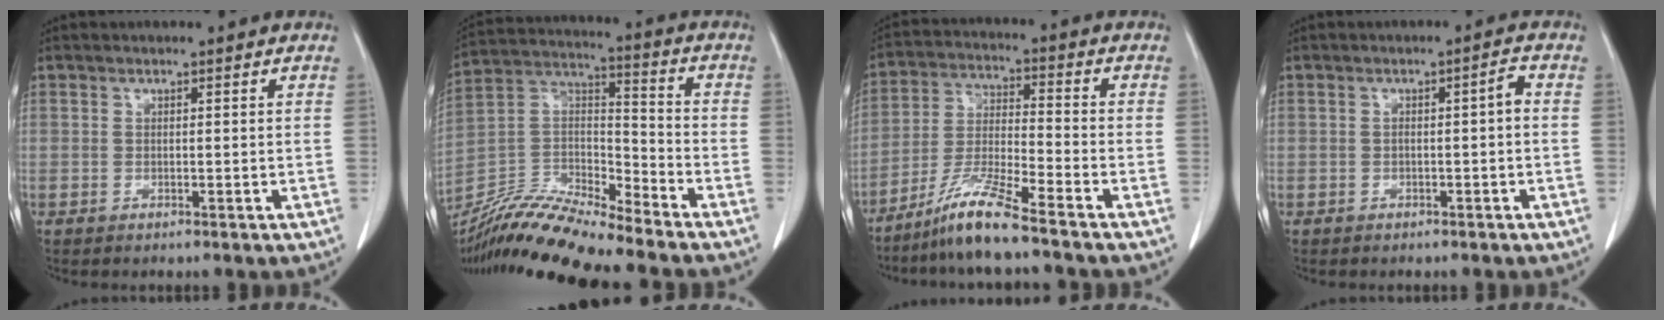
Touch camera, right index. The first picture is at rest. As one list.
[{"total": 15.2, "force": [-14.0, 0.4, 5.9], "torque": [-0.107, 0.012, -0.267]}, {"total": 9.1, "force": [-7.2, -0.7, 5.6], "torque": [-0.118, -0.025, -0.141]}, {"total": 2.0, "force": [-0.4, 0.3, 2.0], "torque": [-0.028, 0.007, -0.006]}]